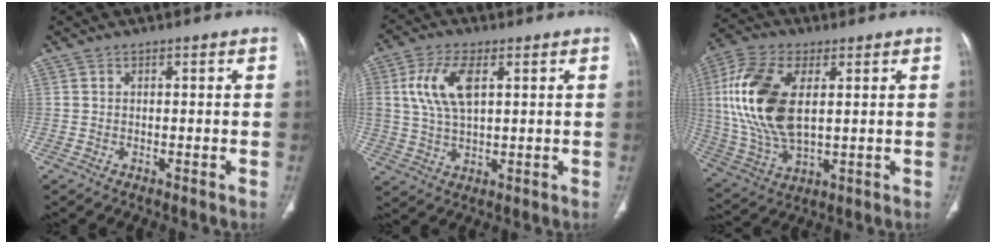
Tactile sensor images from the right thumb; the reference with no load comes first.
{"total": 10.0, "force": [2.9, 5.0, 8.1], "torque": [-0.170, 0.001, 0.057]}
{"total": 18.4, "force": [3.4, 9.6, 15.4], "torque": [-0.329, -0.006, 0.068]}